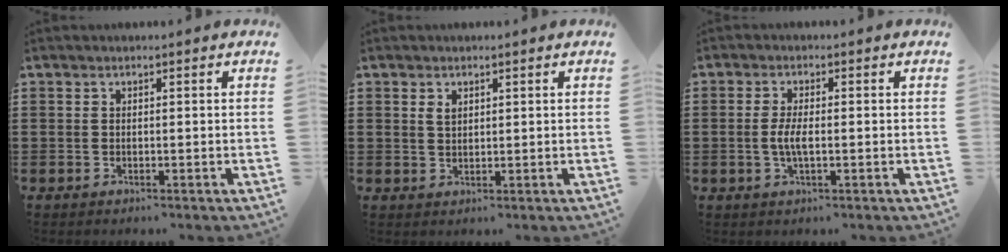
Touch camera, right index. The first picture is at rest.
{"total": 1.4, "force": [0.7, 0.9, 0.8], "torque": [-0.019, 0.004, 0.013]}
{"total": 3.4, "force": [-0.6, 0.9, 3.2], "torque": [-0.079, -0.007, -0.019]}